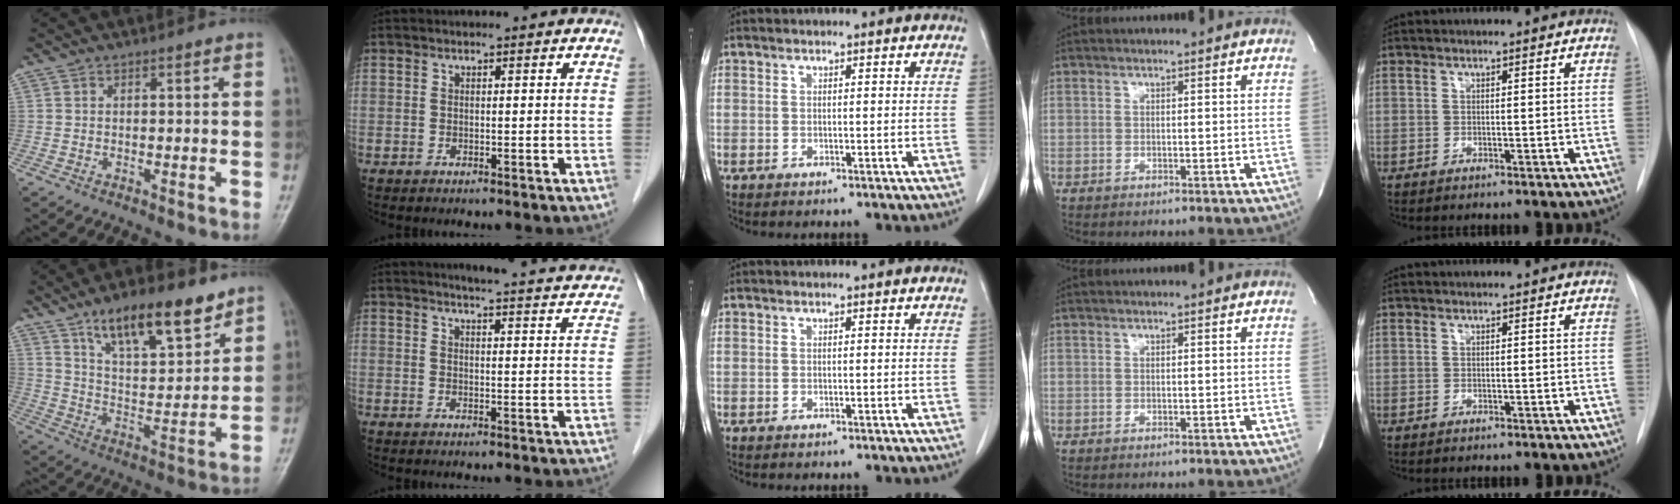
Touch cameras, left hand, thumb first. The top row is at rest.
{"thumb": {"total": 16.2, "force": [10.7, 5.8, 10.7], "torque": [-0.143, -0.053, 0.186]}, "index": {"total": 17.5, "force": [16.7, 0.9, 4.9], "torque": [-0.056, -0.042, 0.184]}}